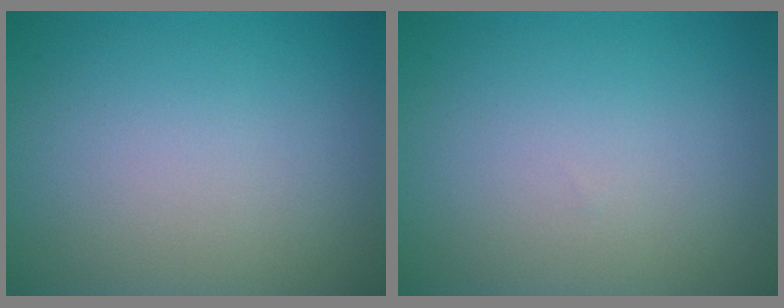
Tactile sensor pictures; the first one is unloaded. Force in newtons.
{"total": 0.0}